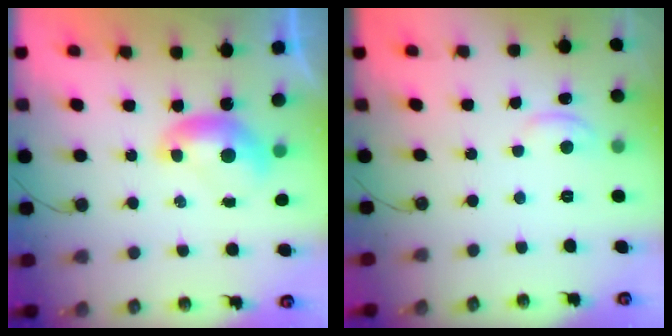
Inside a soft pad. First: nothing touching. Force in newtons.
{"total": 1.9, "press": 1.9, "slide": 0.1}